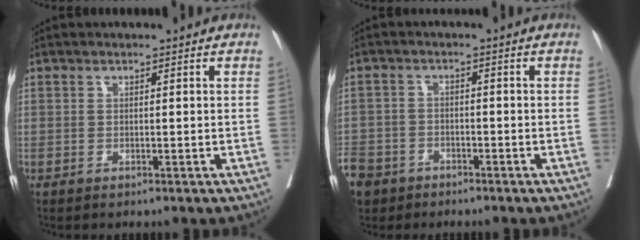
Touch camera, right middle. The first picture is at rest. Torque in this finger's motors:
{"motor_torque": [1.08, -1.06, 0.89, 0.09]}